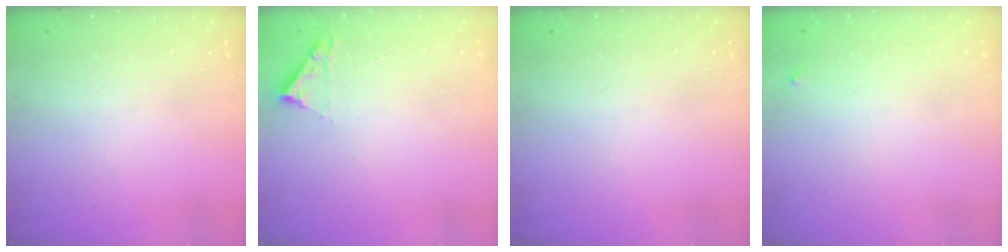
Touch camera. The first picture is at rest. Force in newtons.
{"total": 2.8, "press": 2.8, "slide": 0.3}
{"total": 0.0}
{"total": 3.5, "press": 3.4, "slide": 0.4}